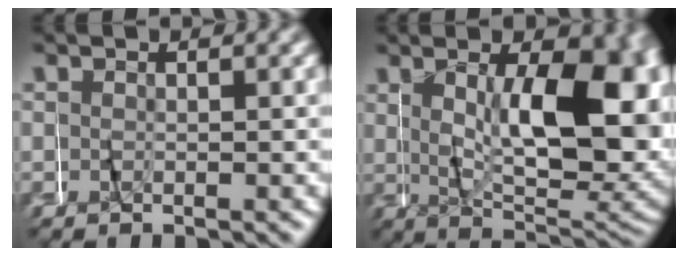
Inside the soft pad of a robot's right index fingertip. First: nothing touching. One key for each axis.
{"total": 14.4, "fx": 1.6, "fy": 6.6, "fz": 12.6, "tx": -0.162, "ty": -0.008, "tz": 0.037}